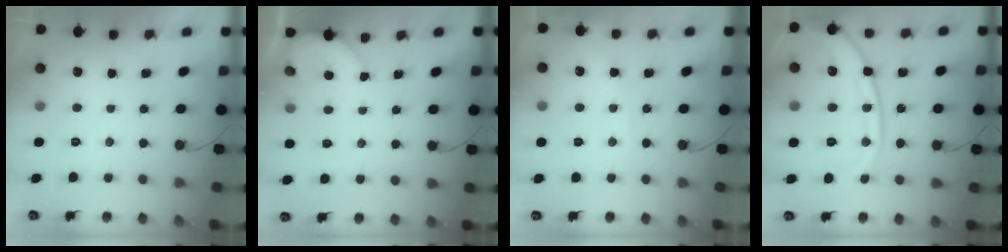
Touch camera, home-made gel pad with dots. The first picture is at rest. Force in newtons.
{"total": 2.0, "press": 2.0, "slide": 0.2}
{"total": 3.2, "press": 3.1, "slide": 0.4}
{"total": 15.6, "press": 15.6, "slide": 1.1}